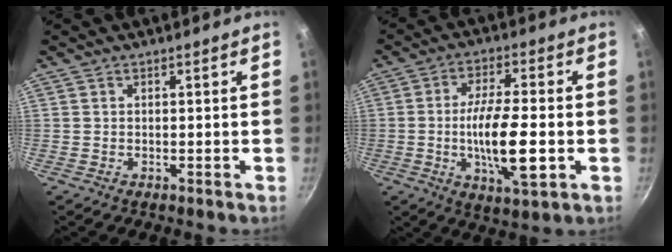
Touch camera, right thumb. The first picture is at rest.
{"total": 13.5, "force": [-2.3, 4.1, 12.7], "torque": [-0.227, 0.004, -0.043]}